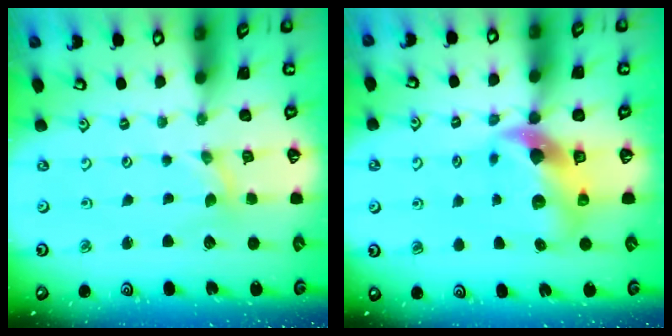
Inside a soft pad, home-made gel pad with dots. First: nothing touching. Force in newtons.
{"total": 9.9, "press": 9.8, "slide": 1.5}